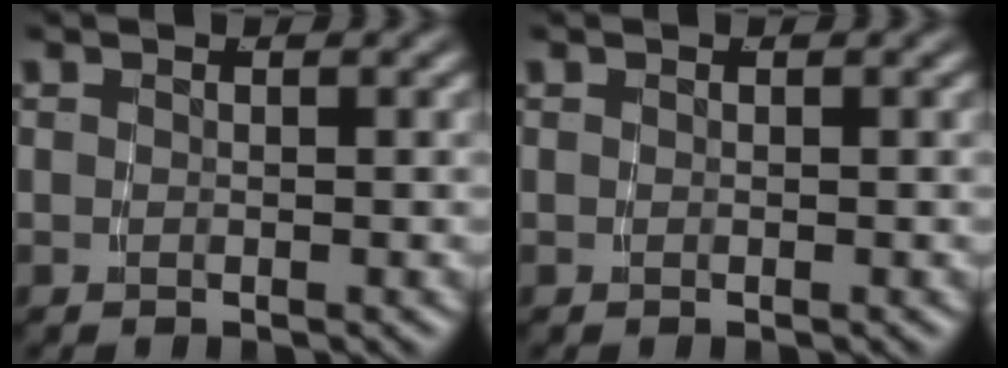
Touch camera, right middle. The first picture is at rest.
{"total": 0.0}